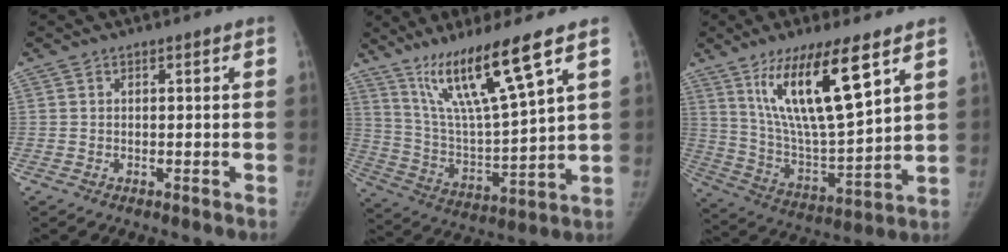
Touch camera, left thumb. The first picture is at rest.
{"total": 16.6, "force": [10.4, 1.0, 12.9], "torque": [-0.232, -0.055, 0.202]}
{"total": 18.6, "force": [9.7, 4.2, 15.3], "torque": [-0.265, -0.053, 0.187]}